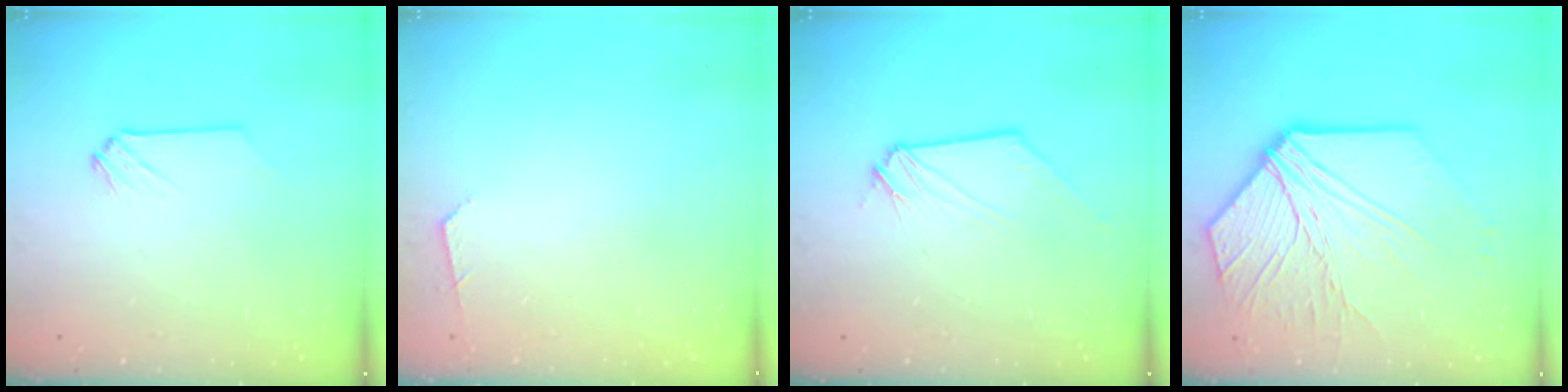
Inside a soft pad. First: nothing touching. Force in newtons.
{"total": 1.7, "press": 1.7, "slide": 0.2}
{"total": 0.0}
{"total": 13.3, "press": 13.2, "slide": 1.7}